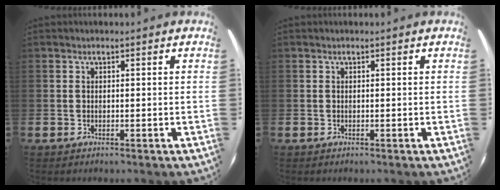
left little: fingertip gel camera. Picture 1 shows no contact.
{"total": 0.0}